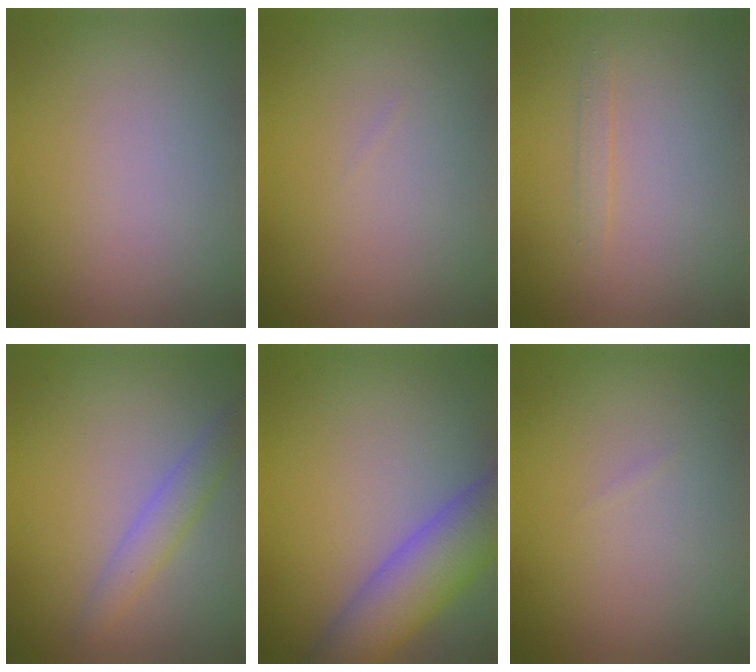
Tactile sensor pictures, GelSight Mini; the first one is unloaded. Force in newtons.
{"total": 0.0}
{"total": 0.8, "press": 0.8, "slide": 0.0}
{"total": 2.5, "press": 2.5, "slide": 0.1}
{"total": 7.5, "press": 7.5, "slide": 0.5}
{"total": 0.0}